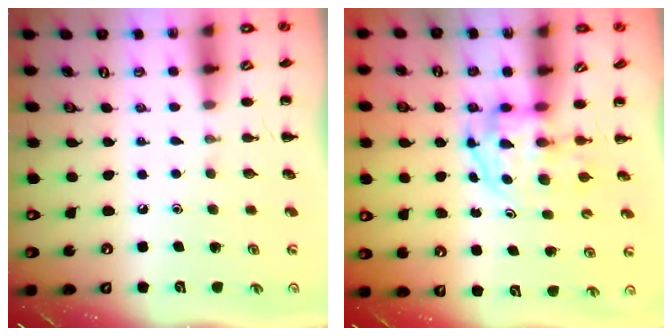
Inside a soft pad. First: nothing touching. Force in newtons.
{"total": 3.3, "press": 3.3, "slide": 0.5}